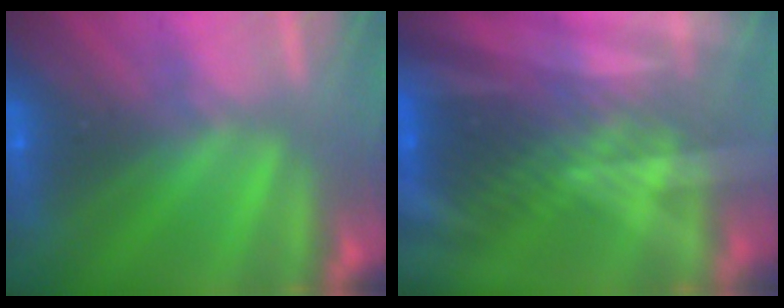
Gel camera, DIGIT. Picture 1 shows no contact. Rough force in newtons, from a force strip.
{"total": 3.0}